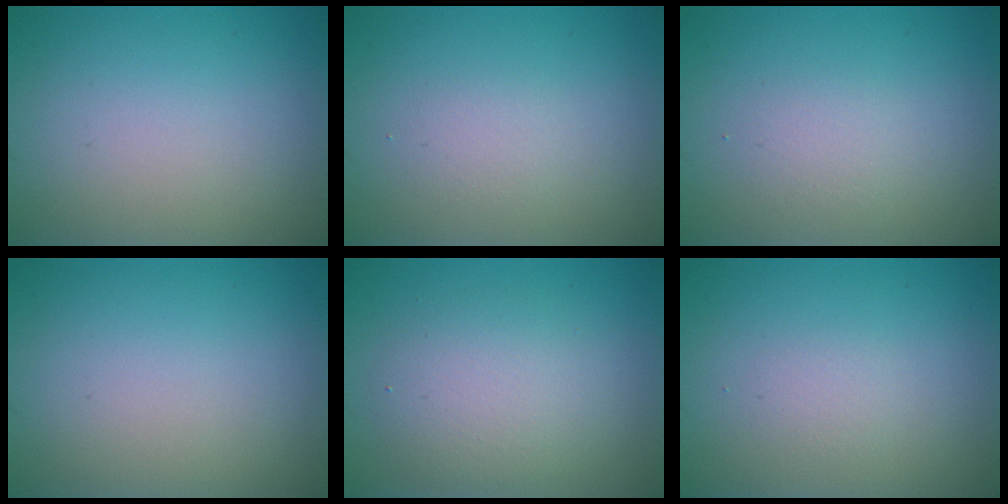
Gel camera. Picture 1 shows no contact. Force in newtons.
{"total": 1.2, "press": 1.2, "slide": 0.0}
{"total": 1.4, "press": 1.4, "slide": 0.1}
{"total": 0.0}
{"total": 3.9, "press": 3.9, "slide": 0.2}
{"total": 0.9, "press": 0.9, "slide": 0.0}